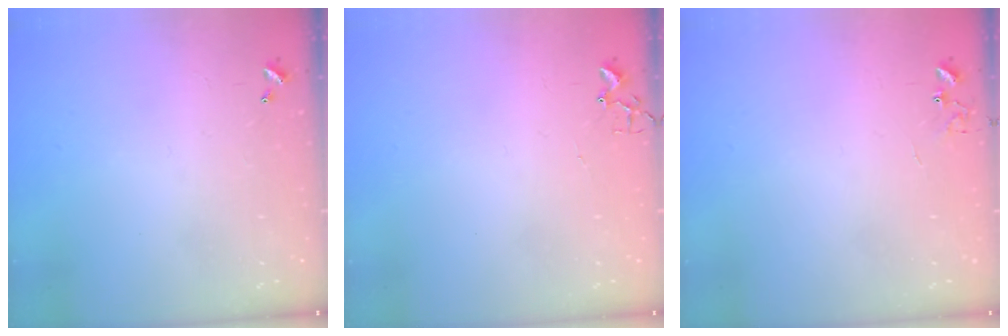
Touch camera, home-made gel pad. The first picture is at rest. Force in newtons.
{"total": 1.9, "press": 1.9, "slide": 0.2}
{"total": 5.9, "press": 5.9, "slide": 0.5}